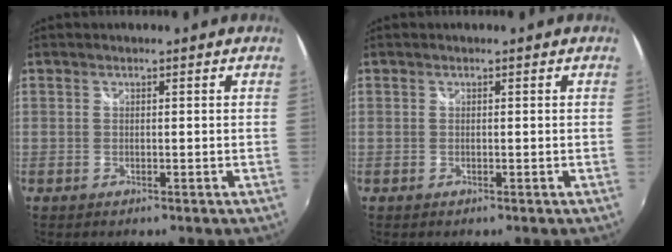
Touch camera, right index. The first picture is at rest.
{"total": 0.0}